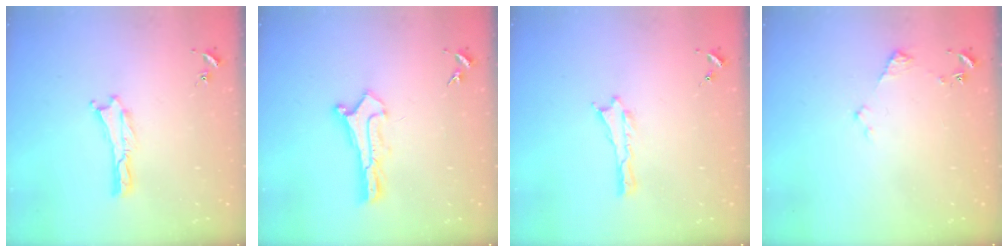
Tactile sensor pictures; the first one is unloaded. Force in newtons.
{"total": 0.9, "press": 0.9, "slide": 0.1}
{"total": 0.0}
{"total": 2.2, "press": 2.2, "slide": 0.3}